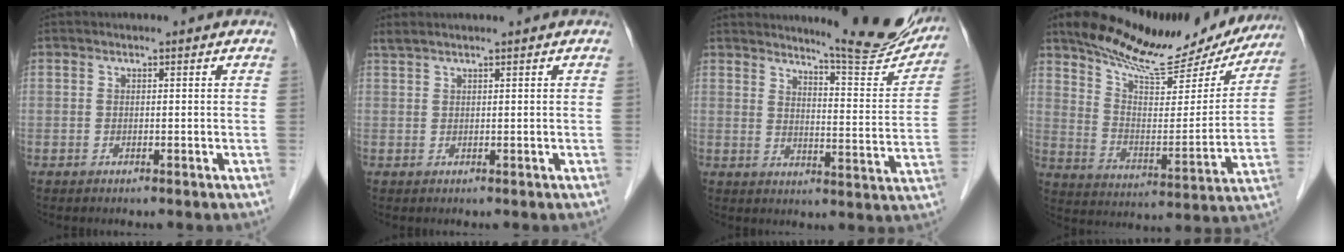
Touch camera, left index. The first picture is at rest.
{"total": 1.5, "force": [1.3, -0.1, 0.9], "torque": [-0.019, 0.016, 0.030]}
{"total": 13.8, "force": [13.0, 0.6, 4.6], "torque": [-0.057, -0.062, 0.157]}
{"total": 21.2, "force": [18.6, 5.4, 8.6], "torque": [-0.134, -0.012, 0.268]}